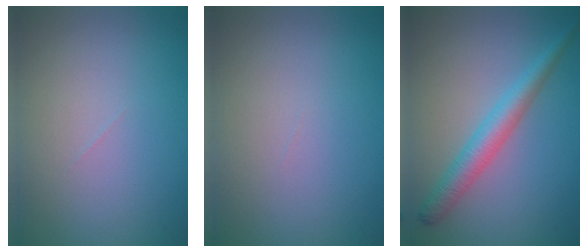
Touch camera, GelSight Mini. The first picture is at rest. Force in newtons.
{"total": 0.0}
{"total": 3.3, "press": 3.3, "slide": 0.1}